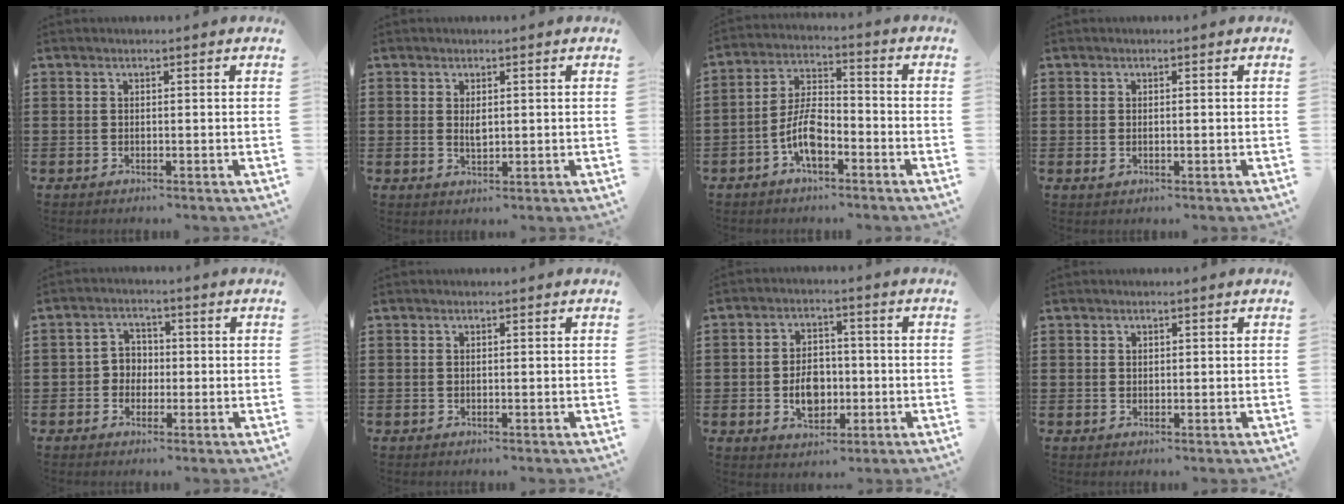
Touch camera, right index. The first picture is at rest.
{"total": 1.9, "force": [0.5, 0.8, 1.6], "torque": [-0.033, 0.002, 0.009]}
{"total": 7.1, "force": [-3.2, 3.0, 5.6], "torque": [-0.135, -0.003, -0.066]}
{"total": 0.8, "force": [0.0, 0.4, 0.7], "torque": [-0.013, 0.003, -0.001]}
{"total": 3.0, "force": [-0.7, 2.7, 1.1], "torque": [-0.032, 0.010, -0.020]}
{"total": 0.0}
{"total": 6.0, "force": [-1.1, 4.1, 4.2], "torque": [-0.058, -0.003, -0.024]}
{"total": 0.8, "force": [0.4, 0.6, 0.2], "torque": [-0.006, 0.003, 0.009]}